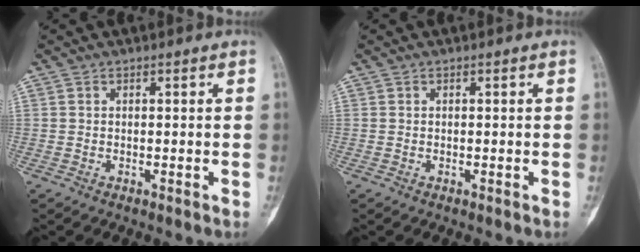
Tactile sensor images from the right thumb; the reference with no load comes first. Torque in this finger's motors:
{"motor_torque": [0.70, 0.59, 0.14, 0.06, 0.04]}